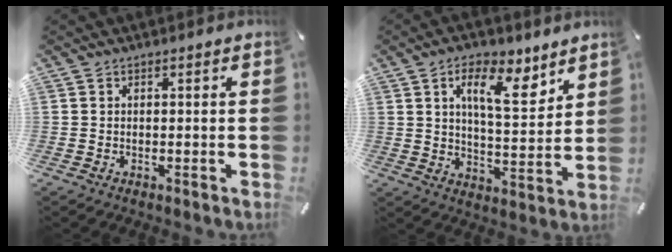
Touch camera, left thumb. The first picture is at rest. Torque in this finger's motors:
{"motor_torque": [1.67, 1.34, 0.30, -0.25, 0.13]}